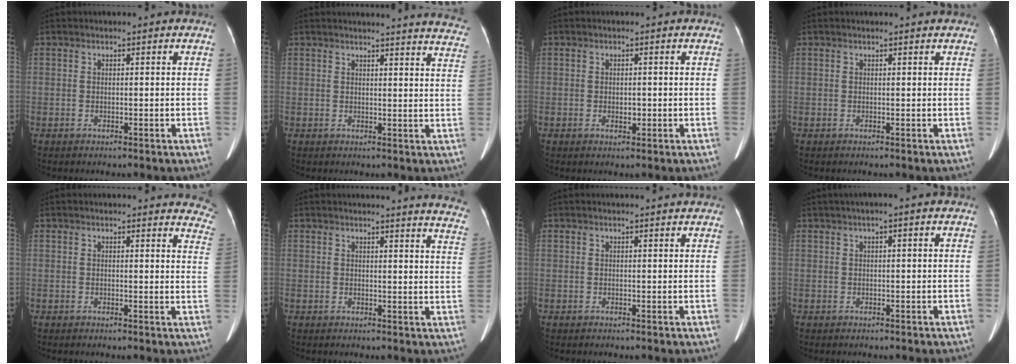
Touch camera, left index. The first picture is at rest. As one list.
[{"total": 16.4, "force": [16.0, 1.2, 3.7], "torque": [-0.024, -0.083, 0.148]}, {"total": 1.6, "force": [-0.4, 0.9, 1.2], "torque": [-0.022, -0.001, -0.004]}, {"total": 3.6, "force": [3.4, 0.5, 1.1], "torque": [-0.017, 0.013, 0.023]}, {"total": 11.3, "force": [10.8, 2.8, 2.1], "torque": [0.022, -0.048, 0.072]}, {"total": 12.2, "force": [11.8, 0.4, 3.0], "torque": [-0.011, -0.084, 0.092]}, {"total": 3.9, "force": [3.7, 0.4, 1.4], "torque": [-0.020, 0.014, 0.027]}, {"total": 1.5, "force": [0.6, 0.1, 1.3], "torque": [-0.019, 0.013, 0.011]}]